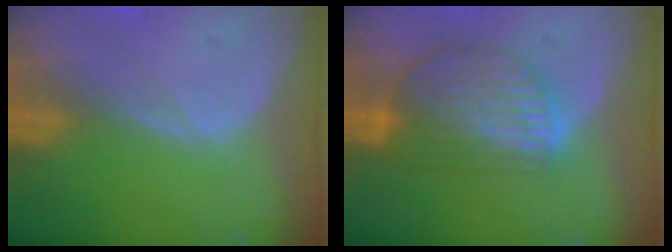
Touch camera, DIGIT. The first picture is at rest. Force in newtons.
{"total": 8.1, "press": 7.3, "slide": 3.6}